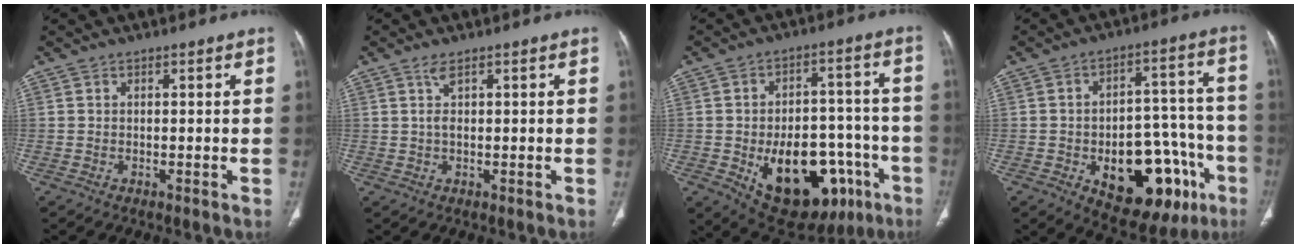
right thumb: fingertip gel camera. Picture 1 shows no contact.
{"total": 1.8, "force": [0.9, 0.6, 1.5], "torque": [-0.031, 0.005, 0.021]}
{"total": 22.8, "force": [-8.1, 13.3, 16.7], "torque": [-0.210, 0.032, -0.093]}
{"total": 21.5, "force": [-8.3, 11.8, 16.0], "torque": [-0.175, 0.050, -0.095]}